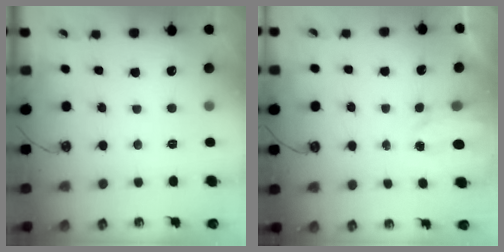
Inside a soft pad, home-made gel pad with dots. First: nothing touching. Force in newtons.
{"total": 1.6, "press": 1.6, "slide": 0.3}